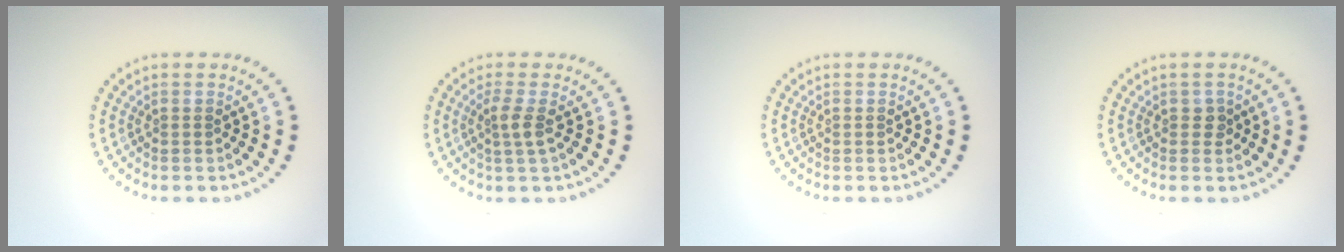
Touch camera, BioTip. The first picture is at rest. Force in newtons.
{"total": 1.8, "press": 1.4, "slide": 1.2}
{"total": 0.0}
{"total": 1.0, "press": 0.9, "slide": 0.3}